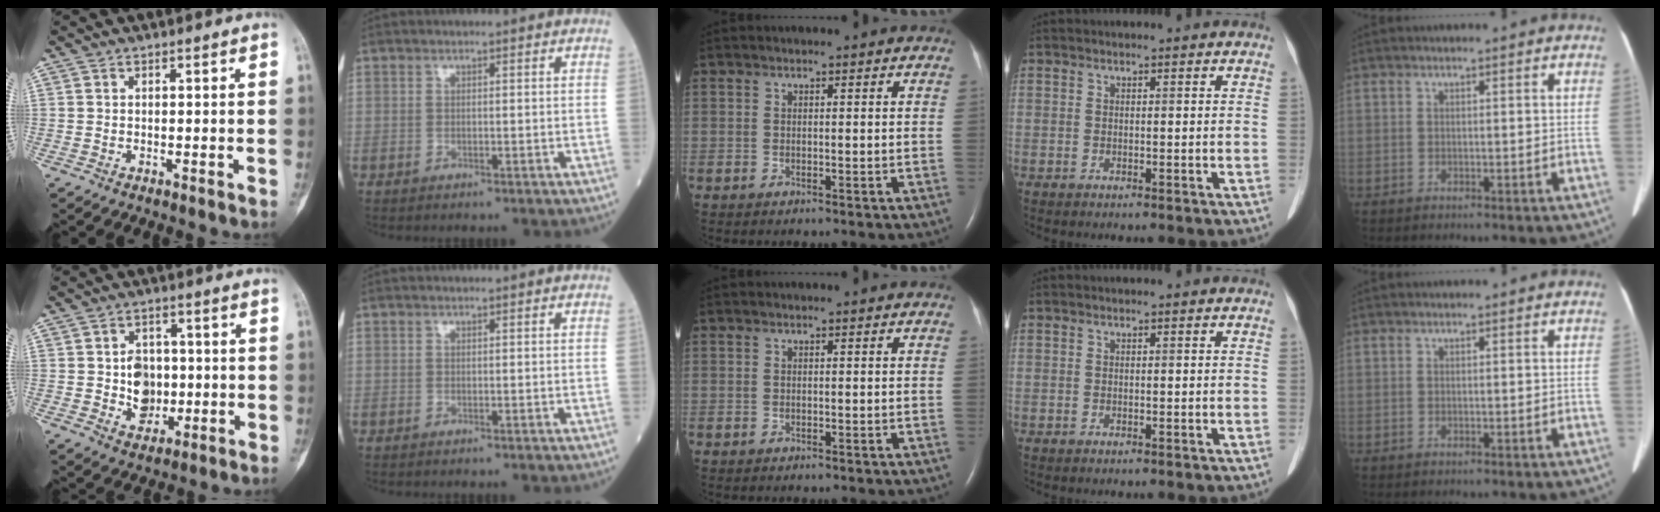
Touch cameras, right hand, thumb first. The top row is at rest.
{"thumb": {"total": 7.5, "force": [-0.4, 6.2, 4.3], "torque": [-0.031, 0.006, -0.002]}}